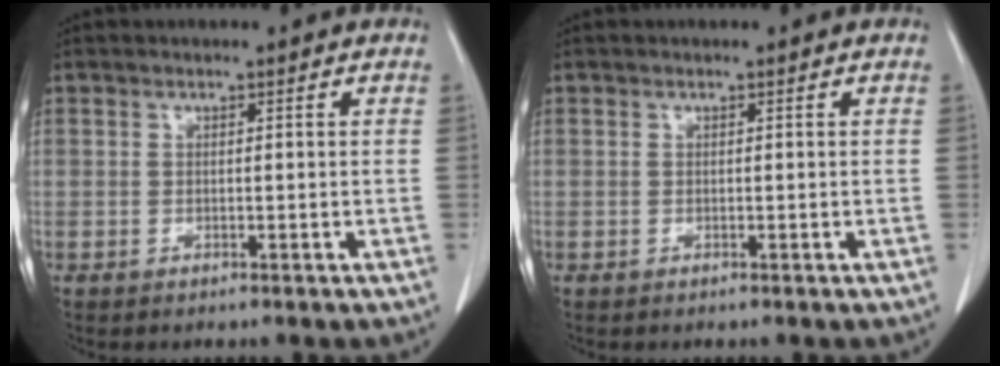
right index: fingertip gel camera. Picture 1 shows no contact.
{"total": 0.0}